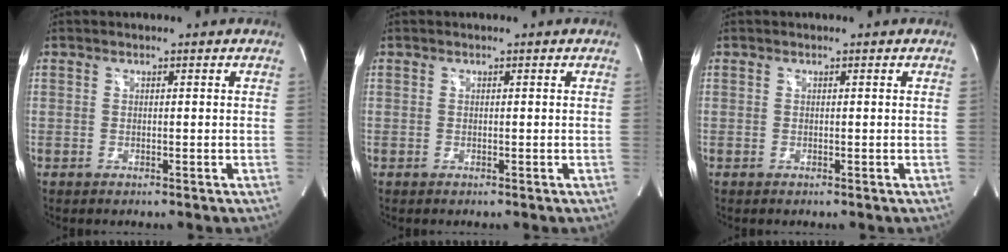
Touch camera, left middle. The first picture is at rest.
{"total": 0.0}
{"total": 0.0}